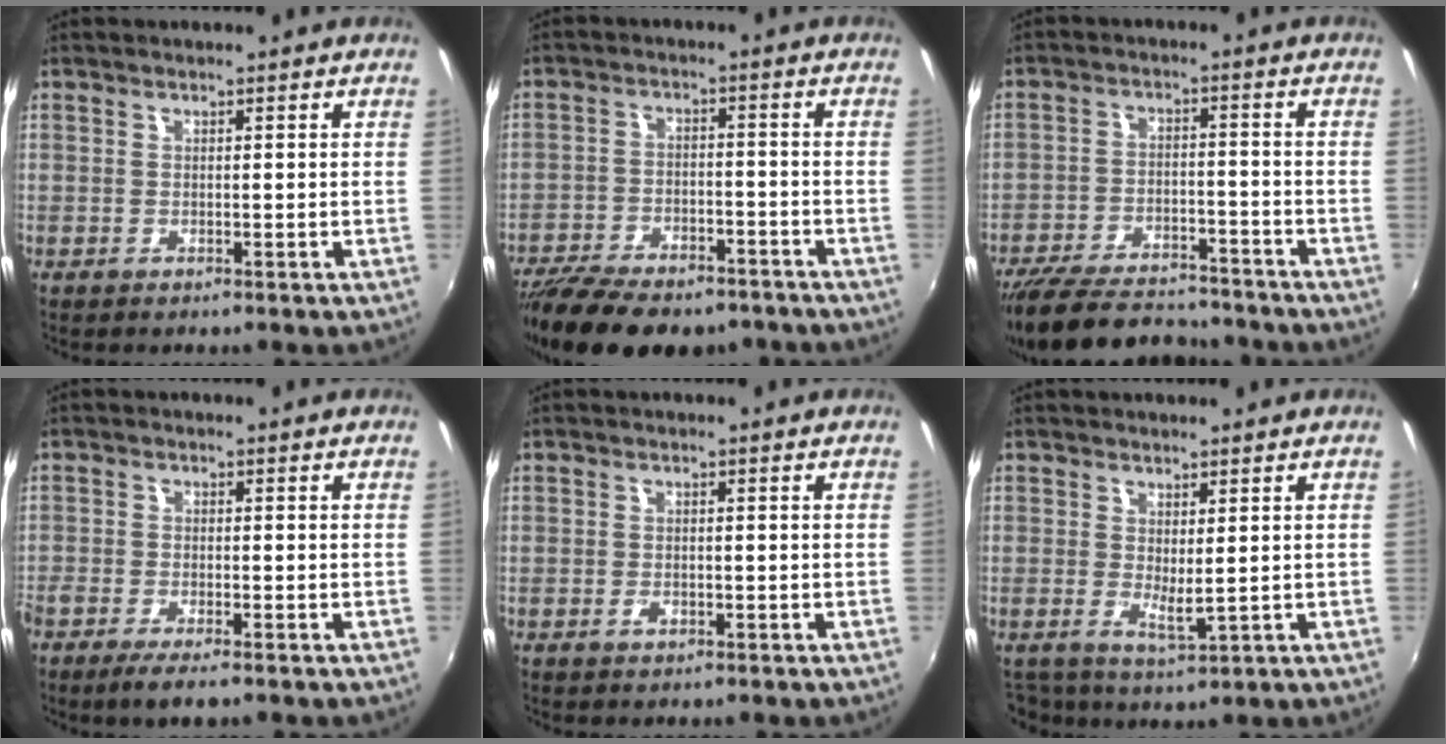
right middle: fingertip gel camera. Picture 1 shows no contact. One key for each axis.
{"total": 17.2, "fx": -13.5, "fy": 6.4, "fz": 8.5, "tx": -0.178, "ty": -0.030, "tz": -0.207}
{"total": 18.9, "fx": -16.3, "fy": 5.7, "fz": 7.8, "tx": -0.175, "ty": -0.016, "tz": -0.247}
{"total": 4.7, "fx": -3.6, "fy": 0.8, "fz": 3.0, "tx": -0.078, "ty": -0.014, "tz": -0.068}
{"total": 1.3, "fx": -0.7, "fy": 0.8, "fz": 0.8, "tx": -0.013, "ty": 0.001, "tz": -0.011}
{"total": 2.5, "fx": 0.4, "fy": 1.0, "fz": 2.2, "tx": -0.035, "ty": -0.006, "tz": 0.010}